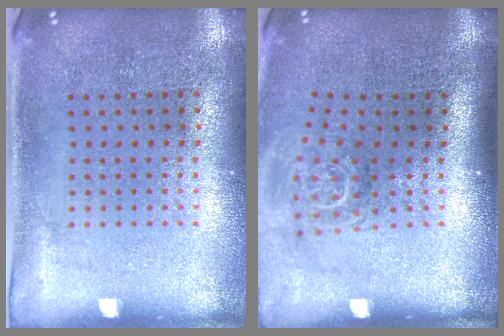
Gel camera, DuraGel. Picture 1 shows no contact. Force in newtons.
{"total": 1.8, "press": 1.2, "slide": 1.3}